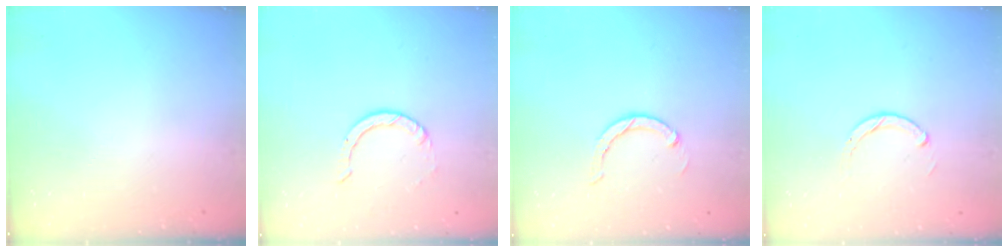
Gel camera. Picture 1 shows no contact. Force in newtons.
{"total": 2.2, "press": 2.2, "slide": 0.2}
{"total": 3.1, "press": 3.1, "slide": 0.1}
{"total": 2.3, "press": 2.3, "slide": 0.3}